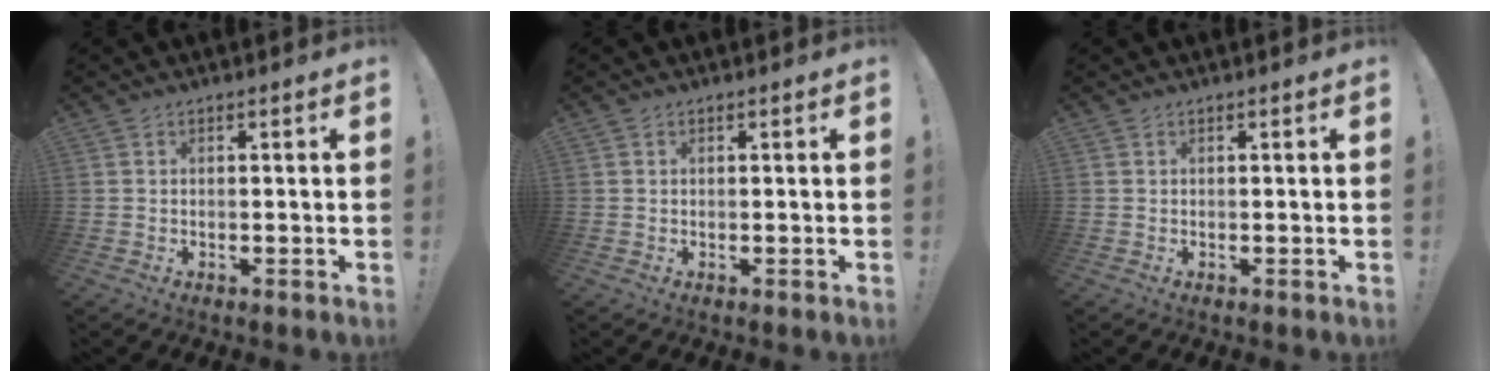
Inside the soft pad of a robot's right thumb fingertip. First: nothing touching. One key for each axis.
{"total": 0.0}
{"total": 0.0}